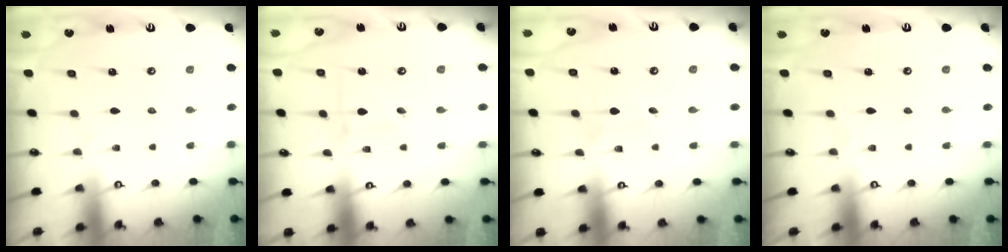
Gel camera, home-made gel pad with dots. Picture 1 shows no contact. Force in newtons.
{"total": 2.6, "press": 2.5, "slide": 0.3}
{"total": 2.8, "press": 2.7, "slide": 0.3}
{"total": 0.0}